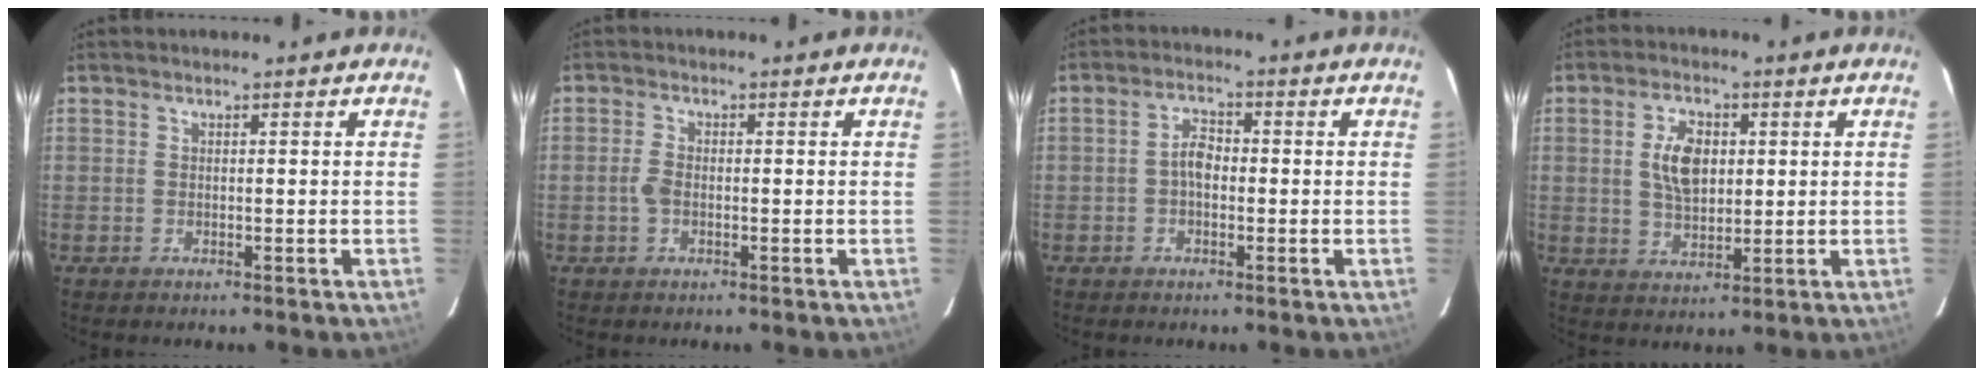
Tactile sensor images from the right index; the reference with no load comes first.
{"total": 2.3, "force": [-0.6, 1.3, 1.8], "torque": [-0.041, 0.003, -0.012]}
{"total": 3.1, "force": [-0.6, 1.9, 2.4], "torque": [-0.045, 0.012, -0.011]}
{"total": 7.4, "force": [1.4, 4.3, 5.9], "torque": [-0.112, 0.008, 0.031]}